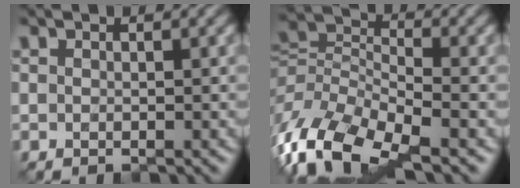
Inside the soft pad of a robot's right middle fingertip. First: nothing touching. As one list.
[{"total": 10.6, "force": [-5.8, 4.5, 7.7], "torque": [-0.160, -0.007, -0.123]}]